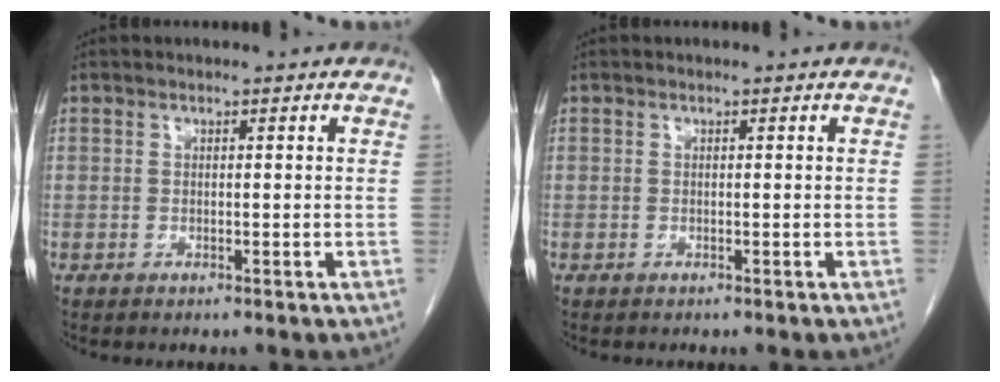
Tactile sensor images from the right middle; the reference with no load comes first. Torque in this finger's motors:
{"motor_torque": [-0.37, -0.12, -0.09, -0.01]}